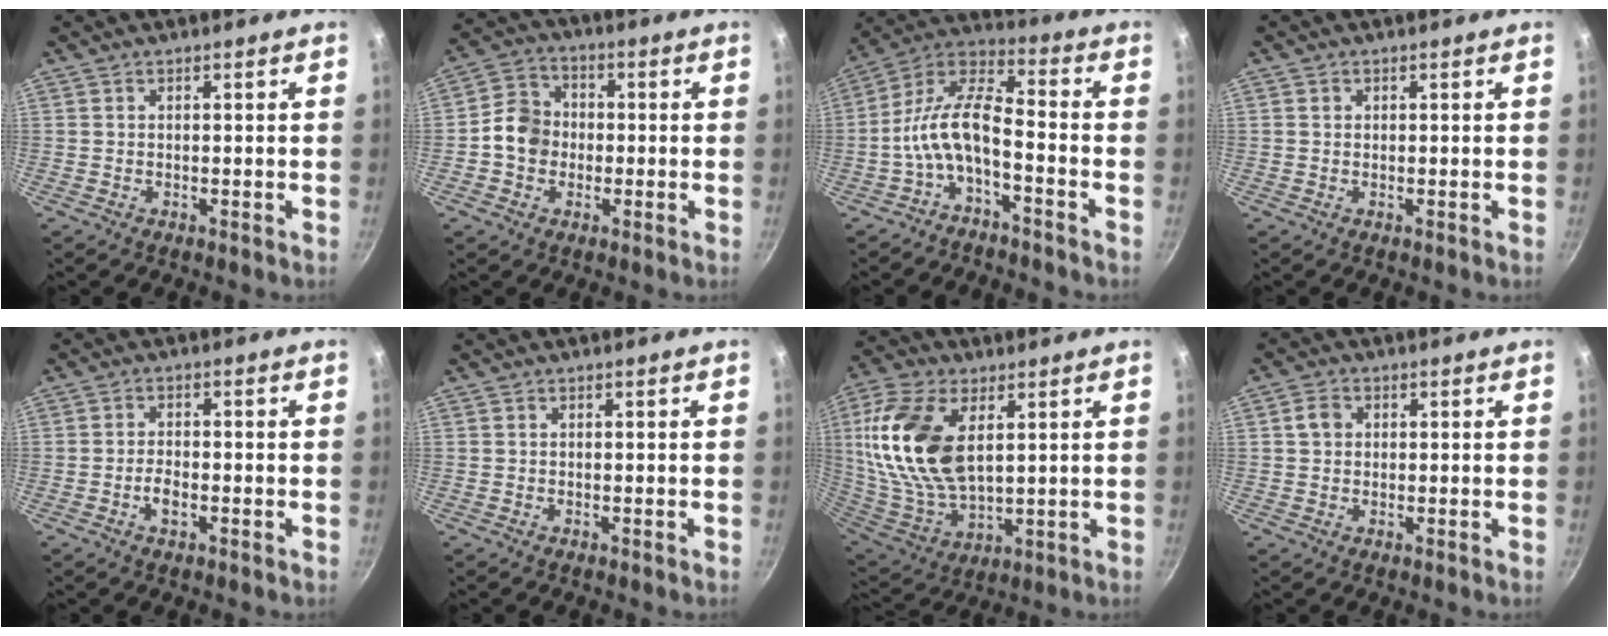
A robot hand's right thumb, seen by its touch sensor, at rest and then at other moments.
{"total": 7.9, "force": [-1.0, 6.8, 3.9], "torque": [-0.041, 0.021, -0.034]}
{"total": 10.9, "force": [-4.2, 4.3, 9.1], "torque": [-0.189, 0.054, -0.093]}
{"total": 0.8, "force": [0.2, 0.7, 0.2], "torque": [0.000, 0.003, 0.001]}
{"total": 3.0, "force": [-1.2, 1.4, 2.4], "torque": [-0.044, 0.012, -0.025]}
{"total": 0.0}
{"total": 20.2, "force": [5.4, 11.2, 15.9], "torque": [-0.315, -0.022, 0.110]}
{"total": 3.2, "force": [0.6, 2.7, 1.6], "torque": [-0.016, 0.007, 0.006]}